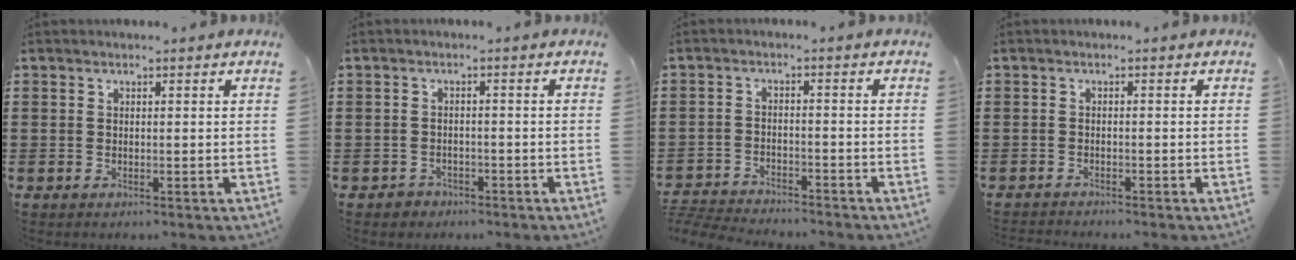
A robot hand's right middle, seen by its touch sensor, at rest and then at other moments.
{"total": 1.5, "force": [-1.3, 0.7, 0.0], "torque": [-0.005, 0.003, -0.030]}
{"total": 4.4, "force": [-4.4, 0.3, 0.2], "torque": [-0.018, -0.002, -0.096]}
{"total": 1.0, "force": [-1.0, 0.0, 0.0], "torque": [-0.003, 0.000, -0.020]}